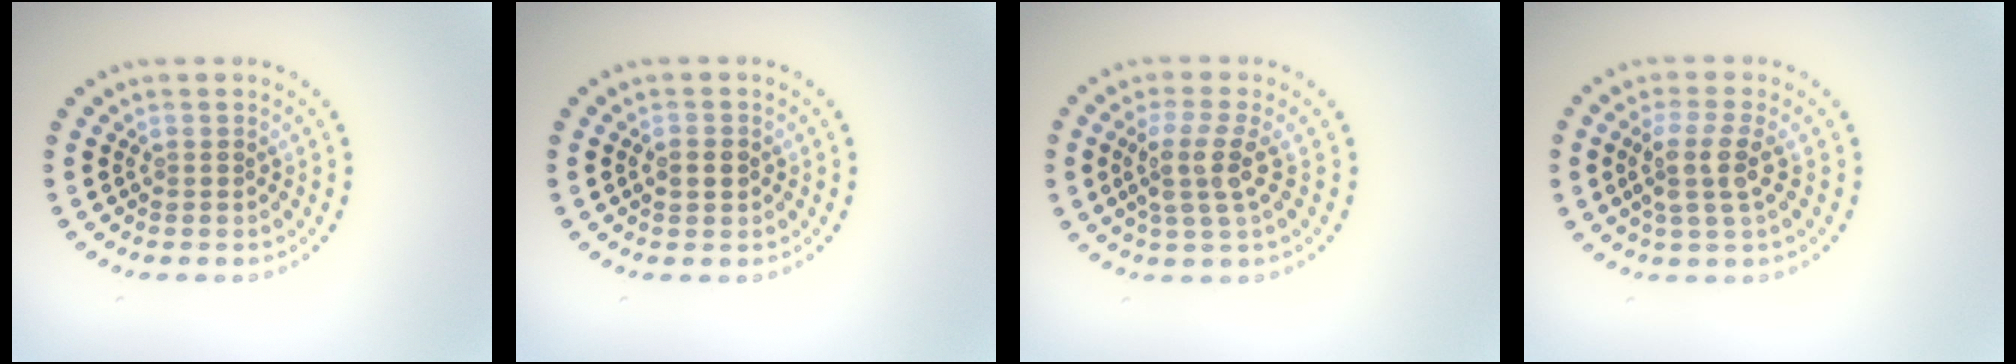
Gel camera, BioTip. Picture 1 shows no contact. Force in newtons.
{"total": 2.1, "press": 2.1, "slide": 0.2}
{"total": 3.4, "press": 2.6, "slide": 2.2}
{"total": 3.1, "press": 2.4, "slide": 1.9}